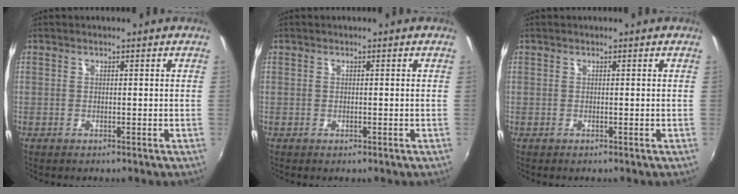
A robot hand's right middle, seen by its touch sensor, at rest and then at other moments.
{"total": 0.0}
{"total": 0.0}